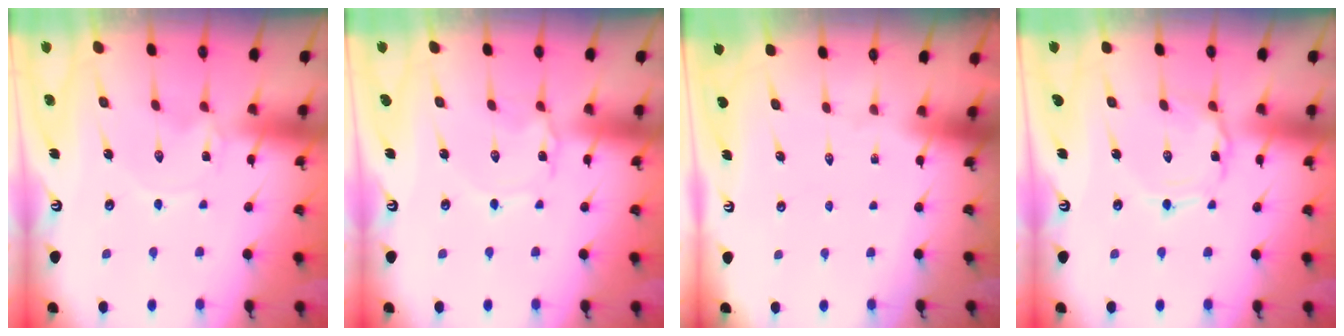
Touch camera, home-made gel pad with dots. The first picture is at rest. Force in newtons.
{"total": 1.0, "press": 1.0, "slide": 0.1}
{"total": 0.0}
{"total": 1.6, "press": 1.5, "slide": 0.2}